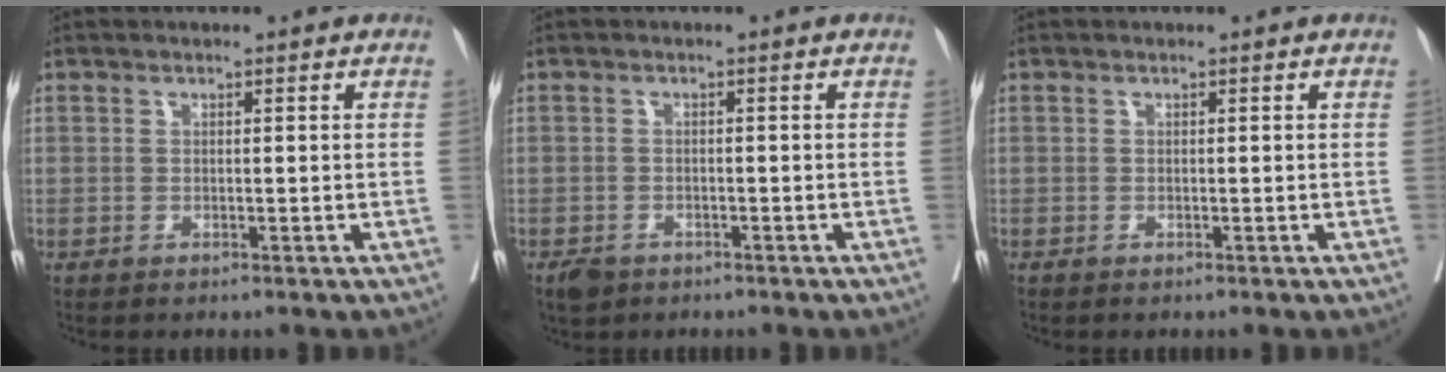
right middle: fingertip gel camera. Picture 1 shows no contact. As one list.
[{"total": 2.4, "force": [-1.7, 1.7, 0.6], "torque": [-0.012, 0.002, -0.024]}, {"total": 0.0}]